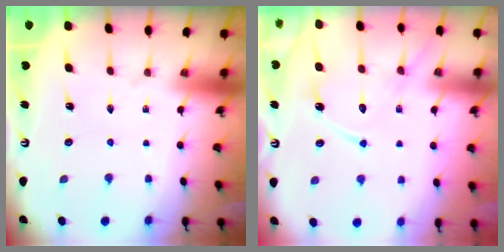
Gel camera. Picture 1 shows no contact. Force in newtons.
{"total": 12.3, "press": 12.2, "slide": 1.1}